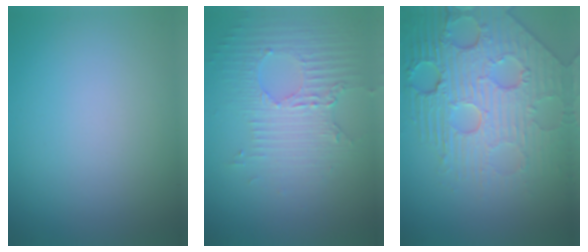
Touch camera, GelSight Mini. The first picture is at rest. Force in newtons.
{"total": 3.6, "press": 3.1, "slide": 1.8}
{"total": 8.2, "press": 5.9, "slide": 5.7}